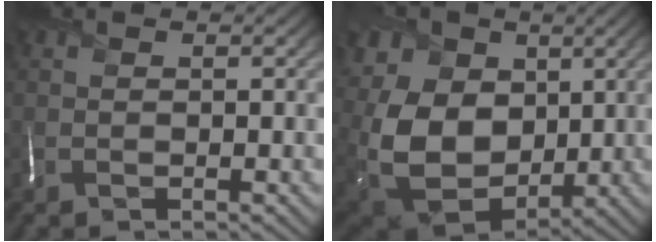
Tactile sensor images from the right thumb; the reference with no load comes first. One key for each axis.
{"total": 14.5, "fx": 3.0, "fy": 10.6, "fz": 9.3, "tx": -0.240, "ty": 0.000, "tz": 0.078}